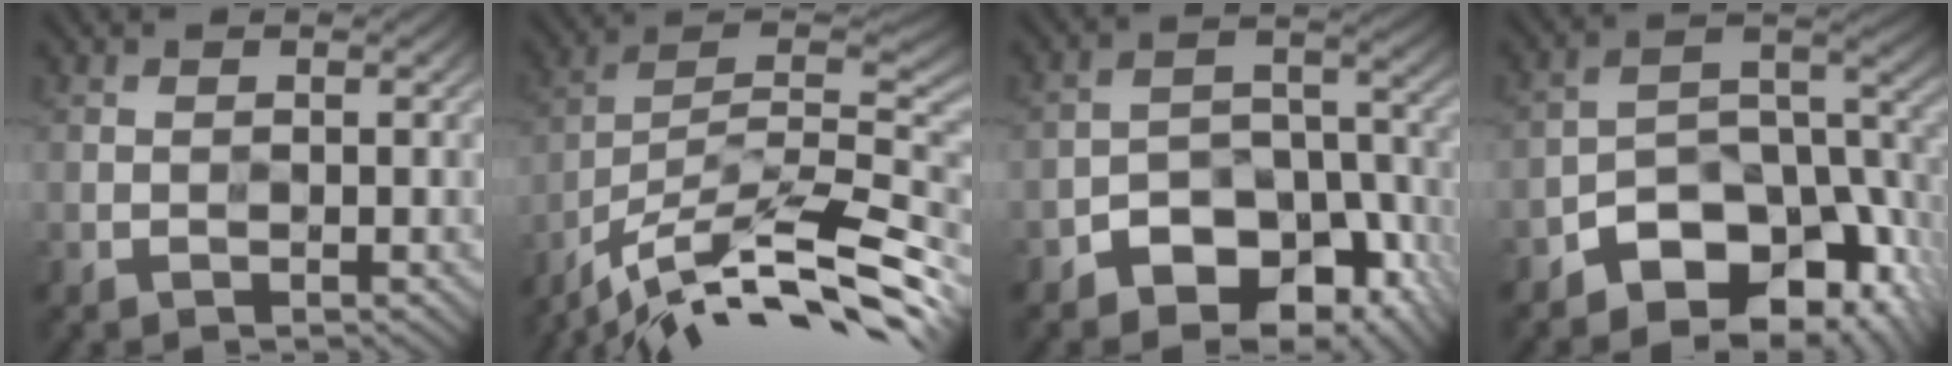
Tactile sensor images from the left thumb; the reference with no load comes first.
{"total": 15.1, "force": [-9.6, 3.9, 11.0], "torque": [-0.223, 0.013, -0.177]}
{"total": 11.7, "force": [-7.0, 6.9, 6.3], "torque": [-0.095, -0.004, -0.114]}
{"total": 11.8, "force": [-7.4, 6.2, 6.9], "torque": [-0.098, -0.004, -0.132]}